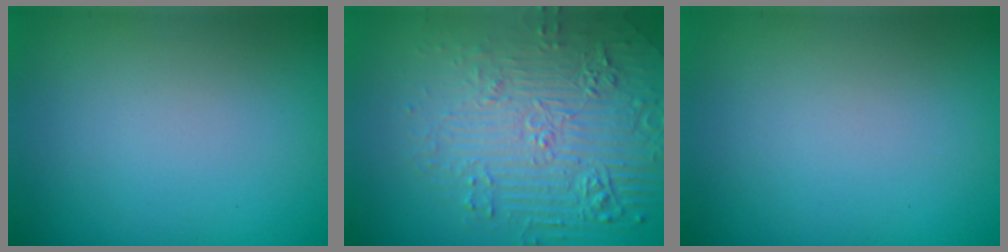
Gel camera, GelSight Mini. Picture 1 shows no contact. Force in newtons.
{"total": 7.0, "press": 5.3, "slide": 4.6}
{"total": 0.0}